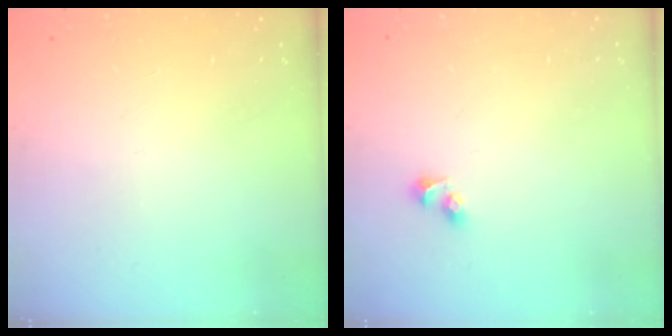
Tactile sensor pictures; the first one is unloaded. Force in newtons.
{"total": 2.1, "press": 1.7, "slide": 1.1}